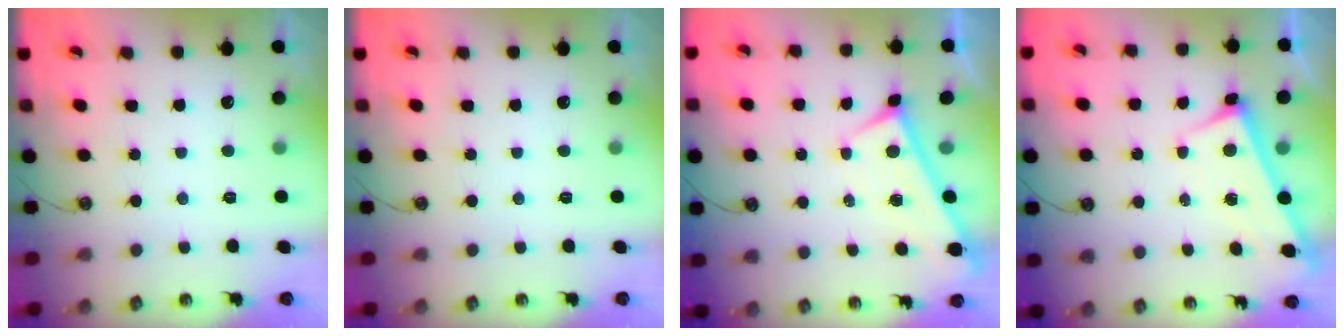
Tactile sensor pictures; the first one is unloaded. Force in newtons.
{"total": 0.0}
{"total": 0.0}
{"total": 2.9, "press": 2.9, "slide": 0.1}